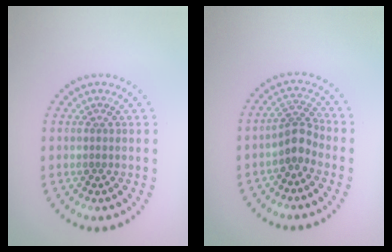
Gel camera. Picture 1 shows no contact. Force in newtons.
{"total": 2.4, "press": 1.8, "slide": 1.6}